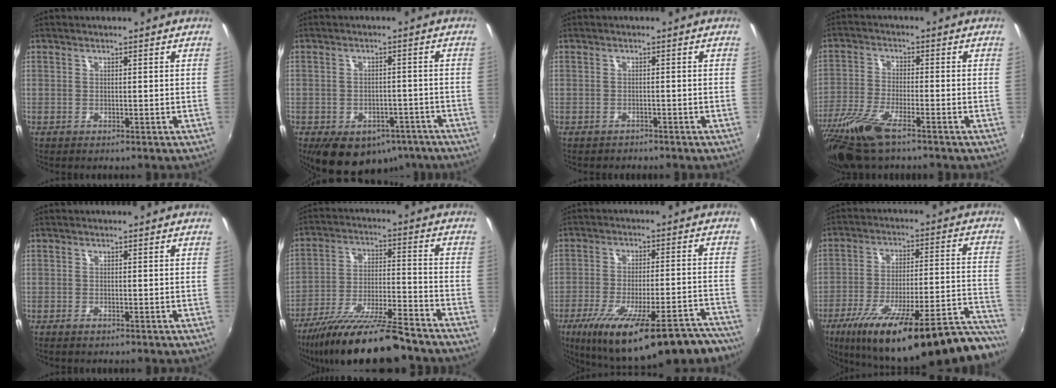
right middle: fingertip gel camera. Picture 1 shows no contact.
{"total": 14.4, "force": [-9.2, 8.6, 6.9], "torque": [-0.141, 0.002, -0.109]}
{"total": 1.4, "force": [-1.3, 0.5, 0.2], "torque": [-0.009, -0.003, -0.019]}
{"total": 11.9, "force": [-8.4, 2.7, 8.0], "torque": [-0.184, -0.038, -0.166]}
{"total": 0.7, "force": [-0.6, 0.2, 0.4], "torque": [-0.007, -0.004, -0.013]}
{"total": 19.4, "force": [-15.8, 2.8, 10.9], "torque": [-0.211, -0.037, -0.257]}
{"total": 25.0, "force": [-18.6, 6.2, 15.6], "torque": [-0.248, -0.045, -0.252]}
{"total": 30.7, "force": [-24.2, 4.9, 18.3], "torque": [-0.255, -0.039, -0.339]}